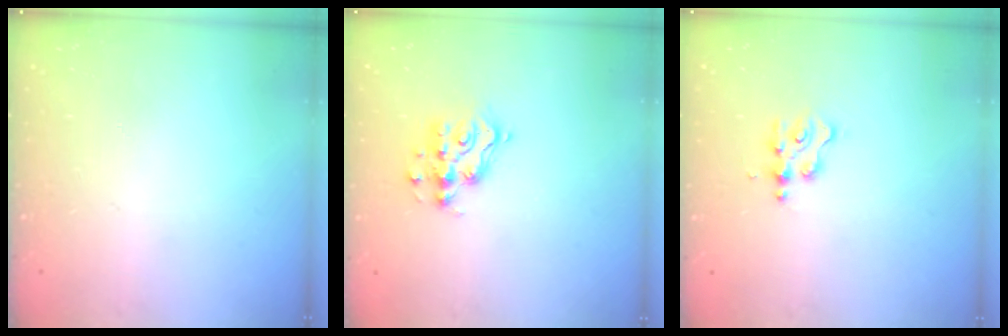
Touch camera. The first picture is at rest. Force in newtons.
{"total": 8.8, "press": 8.8, "slide": 0.7}
{"total": 3.1, "press": 3.1, "slide": 0.4}